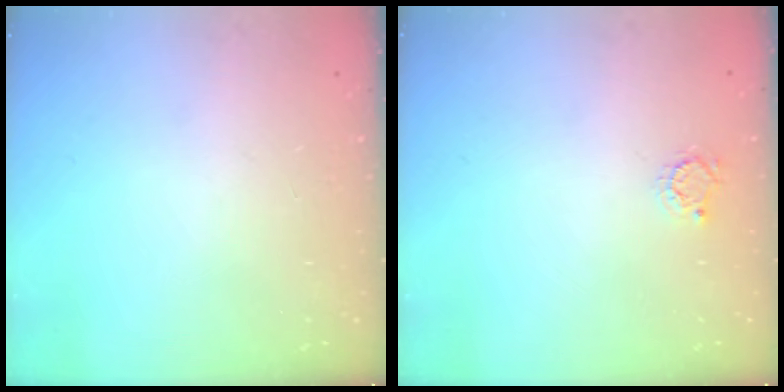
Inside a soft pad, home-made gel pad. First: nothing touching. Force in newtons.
{"total": 2.7, "press": 2.7, "slide": 0.4}